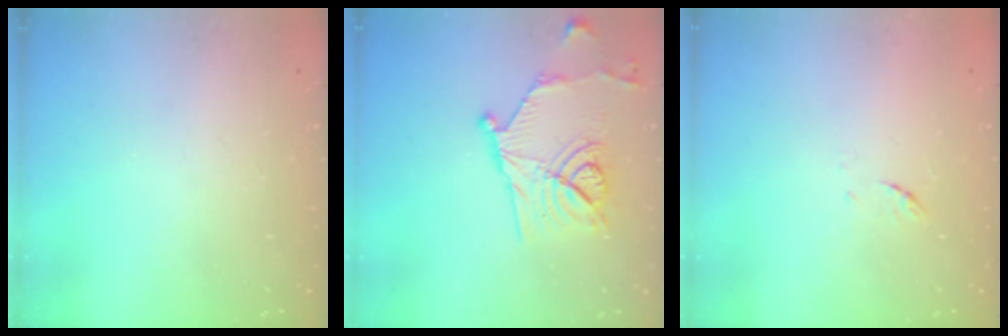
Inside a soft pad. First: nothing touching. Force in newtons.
{"total": 14.8, "press": 14.6, "slide": 2.2}
{"total": 4.8, "press": 4.6, "slide": 1.3}